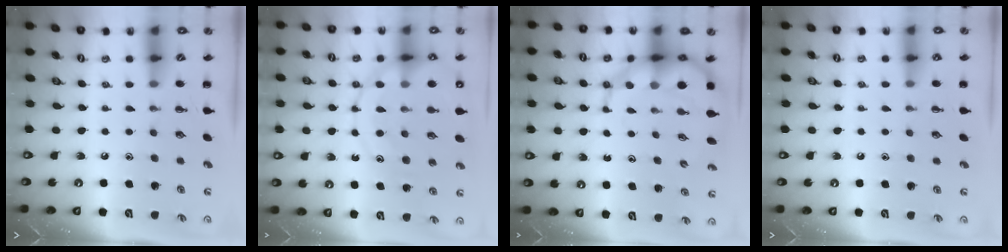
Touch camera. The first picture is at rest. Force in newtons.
{"total": 16.5, "press": 16.3, "slide": 2.6}
{"total": 11.6, "press": 11.1, "slide": 3.1}
{"total": 3.5, "press": 3.2, "slide": 1.3}